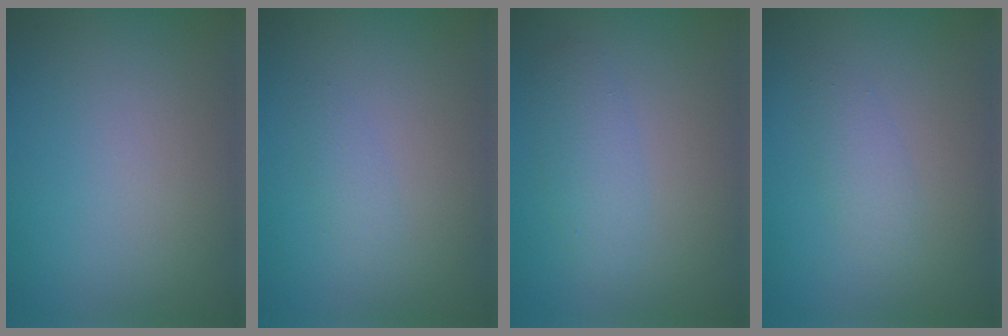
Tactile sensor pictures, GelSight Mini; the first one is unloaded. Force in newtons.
{"total": 1.0, "press": 1.0, "slide": 0.0}
{"total": 2.2, "press": 2.2, "slide": 0.1}
{"total": 1.5, "press": 1.5, "slide": 0.1}